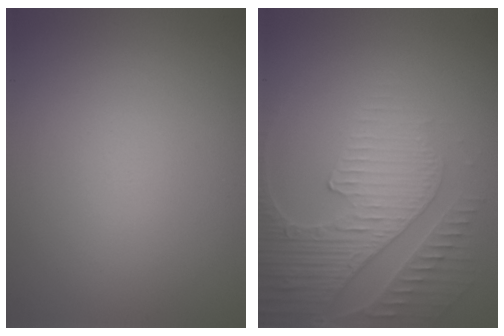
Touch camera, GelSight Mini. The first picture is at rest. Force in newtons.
{"total": 4.3, "press": 4.3, "slide": 0.4}